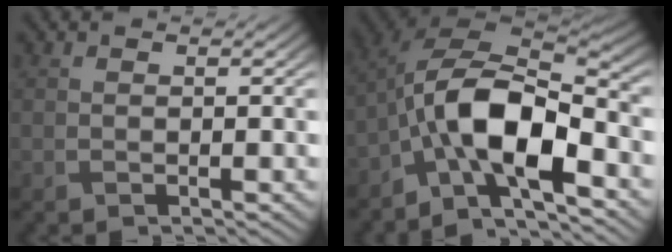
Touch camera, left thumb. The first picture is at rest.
{"total": 12.3, "force": [-5.0, 4.9, 10.1], "torque": [-0.180, 0.001, -0.105]}